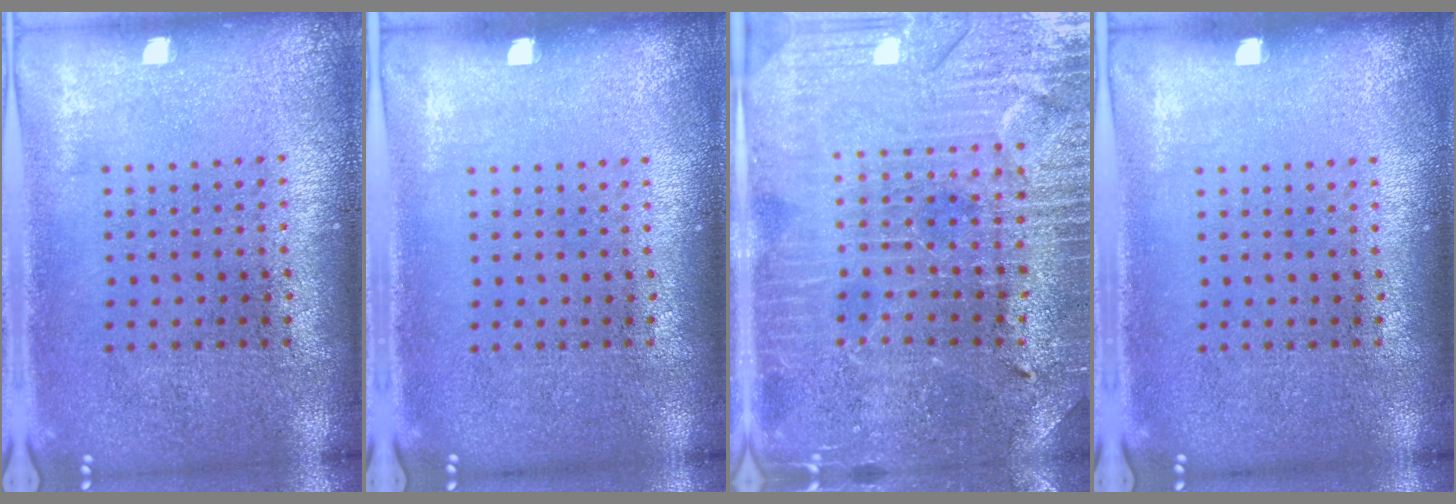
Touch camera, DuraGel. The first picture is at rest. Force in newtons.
{"total": 0.0}
{"total": 3.3, "press": 3.2, "slide": 0.5}
{"total": 0.0}